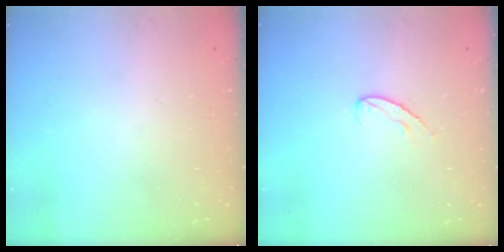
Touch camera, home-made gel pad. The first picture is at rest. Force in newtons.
{"total": 5.8, "press": 5.8, "slide": 0.6}